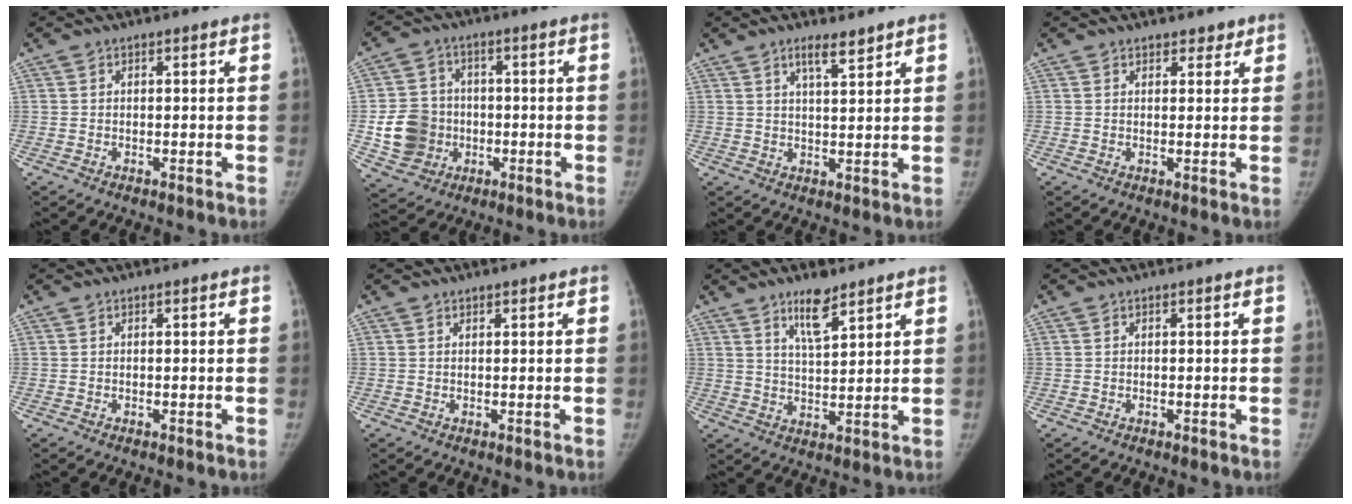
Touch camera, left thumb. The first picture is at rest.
{"total": 10.8, "force": [-1.7, 9.7, 4.4], "torque": [-0.056, 0.011, -0.025]}
{"total": 4.2, "force": [3.1, 0.8, 2.7], "torque": [-0.041, -0.021, 0.054]}
{"total": 2.1, "force": [1.7, 1.2, 0.5], "torque": [0.012, -0.009, 0.018]}
{"total": 0.0}
{"total": 0.6, "force": [0.5, 0.2, 0.1], "torque": [-0.003, -0.004, 0.008]}
{"total": 6.9, "force": [4.9, 2.0, 4.5], "torque": [-0.067, -0.036, 0.086]}
{"total": 0.0}